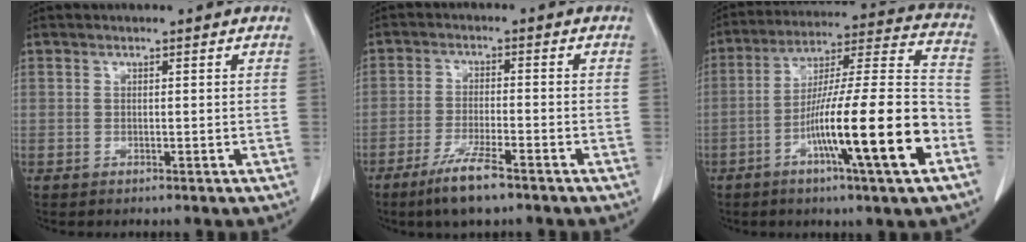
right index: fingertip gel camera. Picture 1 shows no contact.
{"total": 7.1, "force": [-4.9, 0.6, 5.1], "torque": [-0.100, -0.014, -0.086]}
{"total": 19.7, "force": [-7.4, 0.4, 18.3], "torque": [-0.287, -0.005, -0.123]}